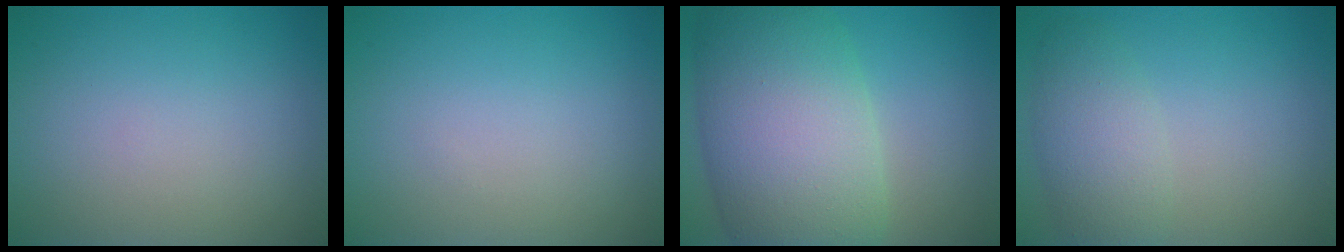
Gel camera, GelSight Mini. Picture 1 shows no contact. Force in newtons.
{"total": 0.0}
{"total": 12.4, "press": 12.4, "slide": 0.5}
{"total": 3.6, "press": 3.6, "slide": 0.2}